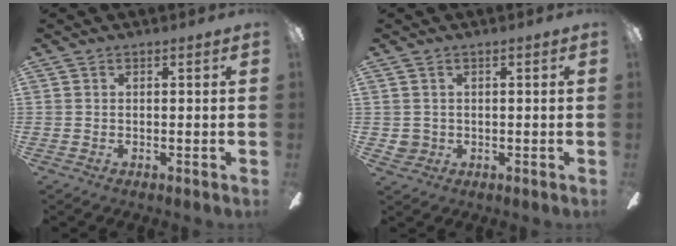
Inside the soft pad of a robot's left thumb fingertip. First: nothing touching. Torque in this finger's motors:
{"motor_torque": [-0.31, 0.48, 0.09, -0.20, -0.02]}